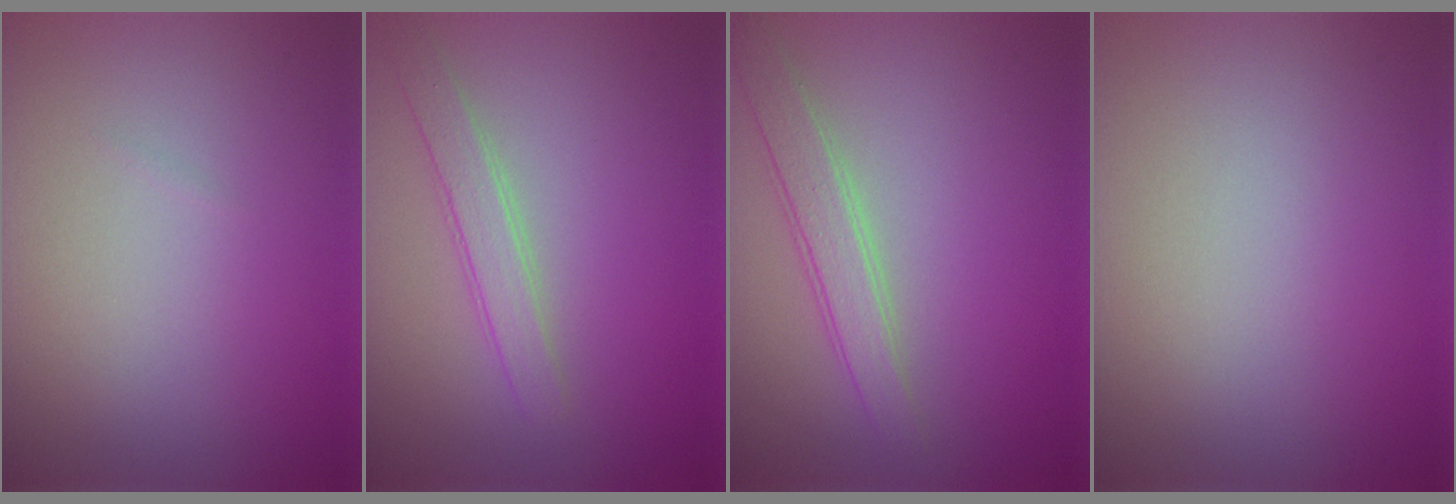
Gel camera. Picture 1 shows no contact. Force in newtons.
{"total": 2.3, "press": 2.3, "slide": 0.1}
{"total": 2.8, "press": 2.8, "slide": 0.1}
{"total": 0.0}